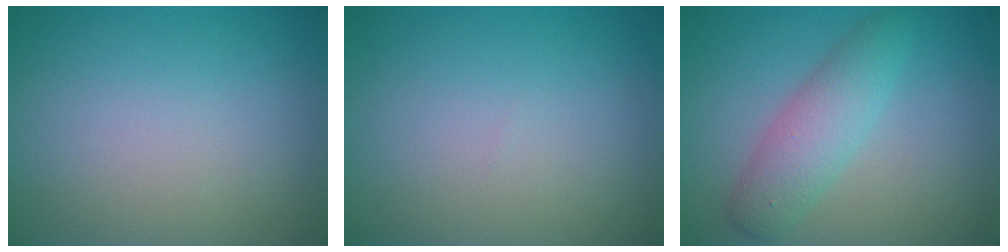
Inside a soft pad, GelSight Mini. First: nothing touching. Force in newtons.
{"total": 0.0}
{"total": 3.9, "press": 3.9, "slide": 0.0}